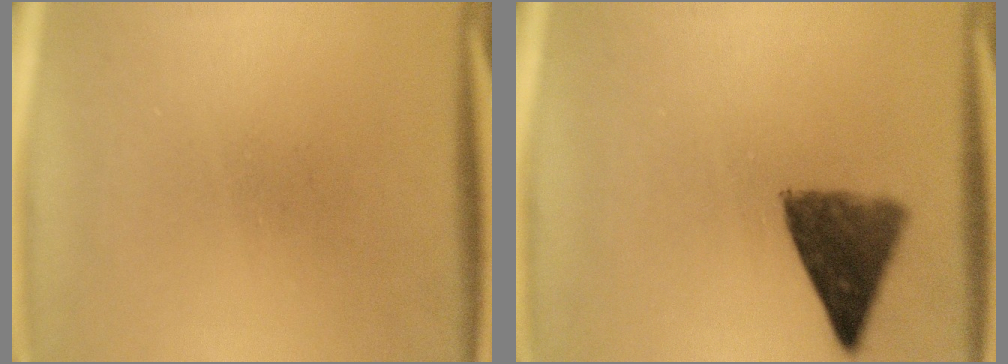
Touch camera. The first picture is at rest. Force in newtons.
{"total": 8.6}